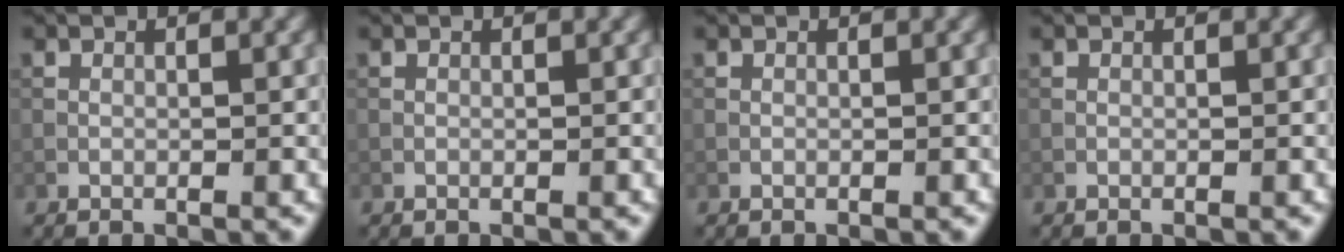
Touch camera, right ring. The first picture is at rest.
{"total": 0.0}
{"total": 0.0}
{"total": 0.0}